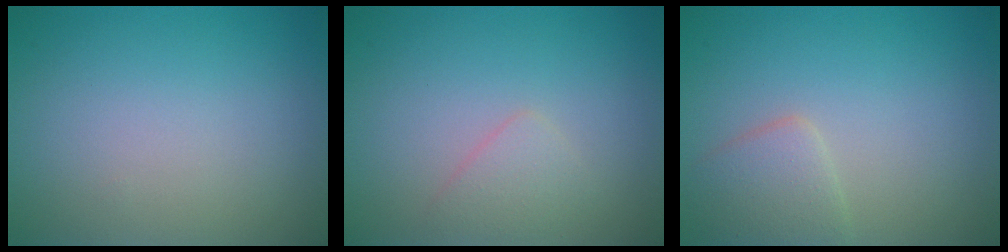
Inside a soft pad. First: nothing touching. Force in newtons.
{"total": 1.5, "press": 1.5, "slide": 0.0}
{"total": 2.5, "press": 2.5, "slide": 0.1}